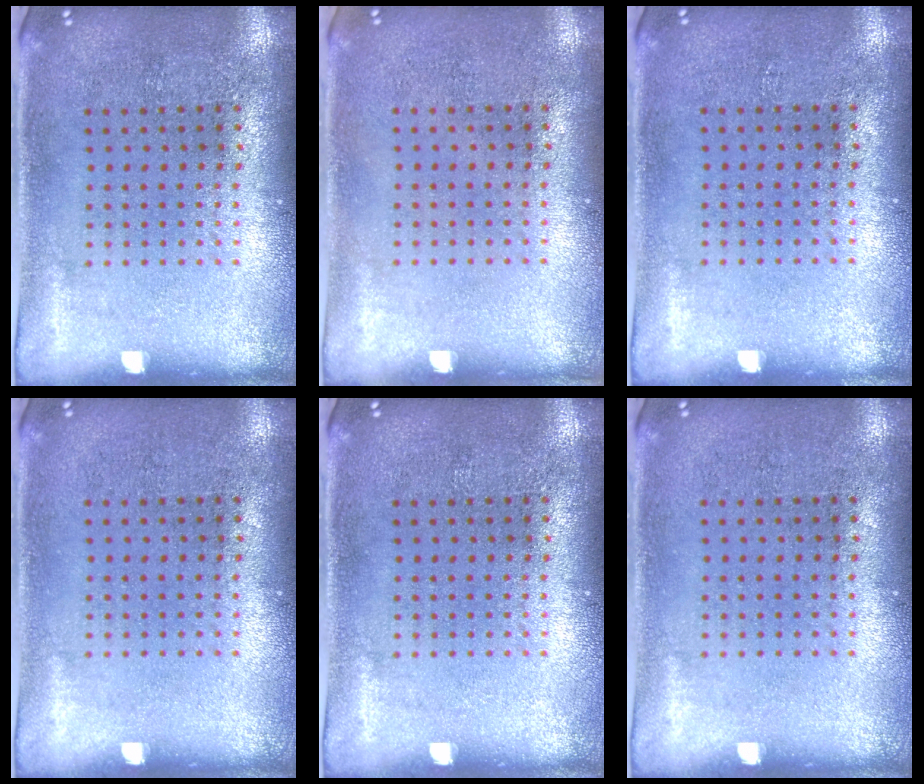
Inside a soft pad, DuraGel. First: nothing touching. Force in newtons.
{"total": 0.0}
{"total": 0.0}
{"total": 0.0}
{"total": 0.0}
{"total": 0.0}